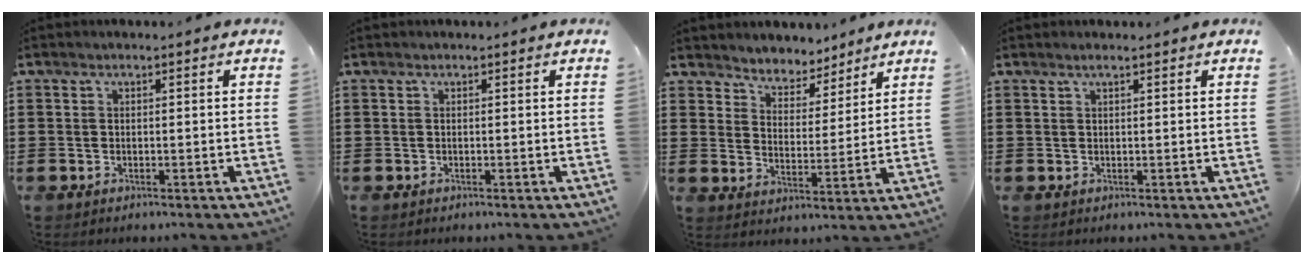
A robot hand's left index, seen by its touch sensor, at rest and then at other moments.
{"total": 0.0}
{"total": 4.6, "force": [4.5, 1.2, -0.5], "torque": [-0.018, -0.027, 0.077]}
{"total": 0.9, "force": [0.7, 0.1, 0.6], "torque": [-0.012, 0.000, 0.012]}